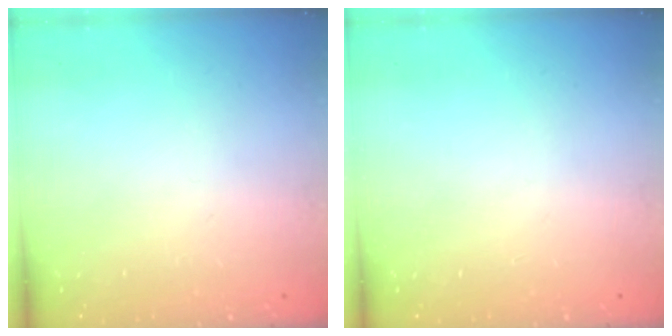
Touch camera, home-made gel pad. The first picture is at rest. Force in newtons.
{"total": 0.0}